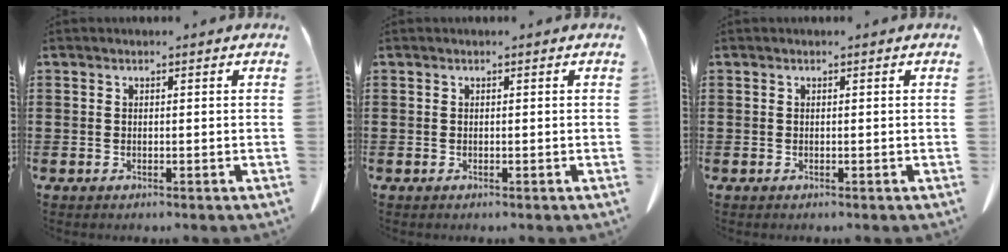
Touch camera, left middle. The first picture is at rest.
{"total": 0.0}
{"total": 0.0}